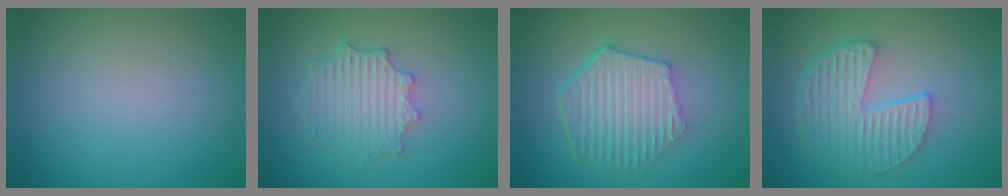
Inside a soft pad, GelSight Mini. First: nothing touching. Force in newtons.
{"total": 3.9, "press": 3.1, "slide": 2.3}
{"total": 5.9, "press": 4.4, "slide": 4.0}
{"total": 5.6, "press": 4.1, "slide": 3.8}